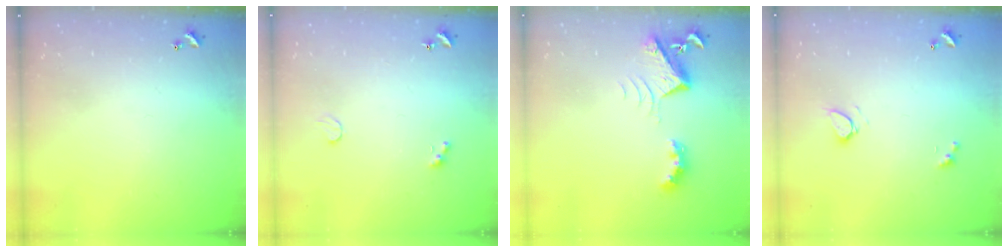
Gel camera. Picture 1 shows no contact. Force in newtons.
{"total": 2.1, "press": 2.0, "slide": 0.8}
{"total": 7.7, "press": 7.6, "slide": 1.6}
{"total": 1.7, "press": 1.6, "slide": 0.3}